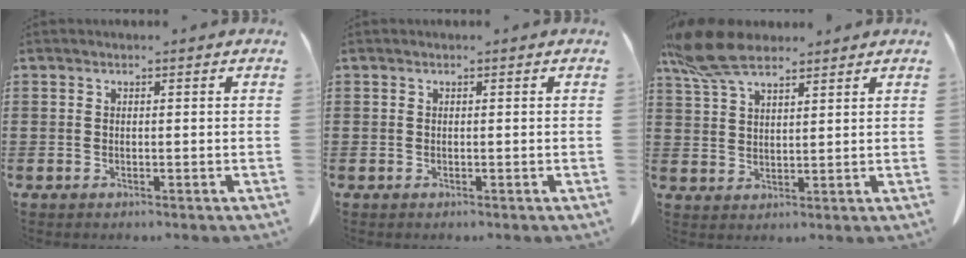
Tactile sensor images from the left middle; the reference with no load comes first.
{"total": 0.0}
{"total": 8.8, "force": [6.5, 2.9, 5.3], "torque": [-0.132, -0.008, 0.120]}